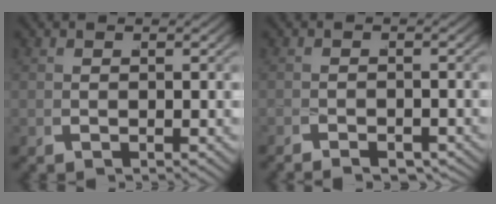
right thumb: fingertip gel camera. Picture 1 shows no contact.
{"total": 1.6, "force": [-1.6, 0.0, 0.1], "torque": [0.006, 0.000, -0.033]}